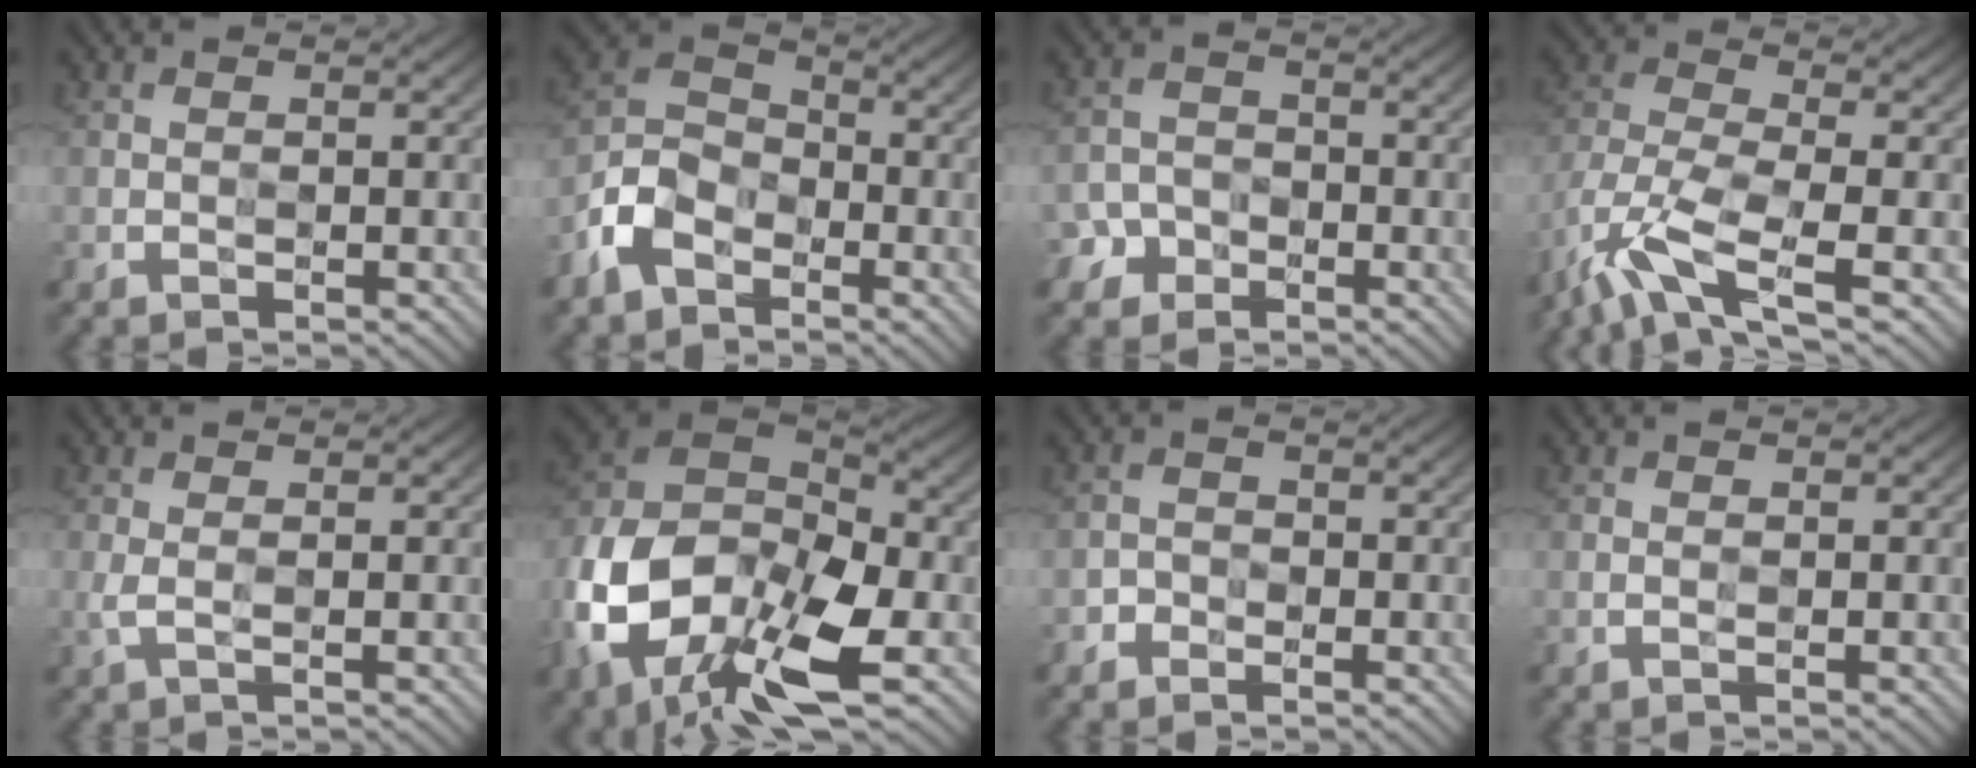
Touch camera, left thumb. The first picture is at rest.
{"total": 7.1, "force": [-4.5, 4.6, 3.0], "torque": [-0.061, 0.004, -0.107]}
{"total": 3.4, "force": [-2.4, 2.4, -0.2], "torque": [0.008, 0.001, -0.049]}
{"total": 9.3, "force": [-6.3, 3.0, 6.2], "torque": [-0.133, -0.012, -0.134]}
{"total": 1.3, "force": [0.3, 0.1, 1.2], "torque": [-0.035, 0.000, 0.006]}
{"total": 17.1, "force": [-7.1, 10.8, 11.3], "torque": [-0.263, -0.020, -0.135]}
{"total": 1.9, "force": [-1.4, 1.2, -0.2], "torque": [0.015, -0.002, -0.030]}
{"total": 0.0}